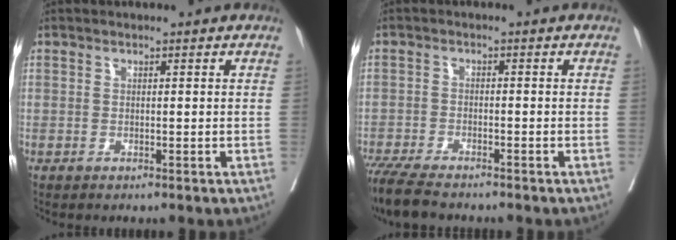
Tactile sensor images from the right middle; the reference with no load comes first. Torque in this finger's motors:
{"motor_torque": [1.05, -1.09, 0.37, 0.11]}